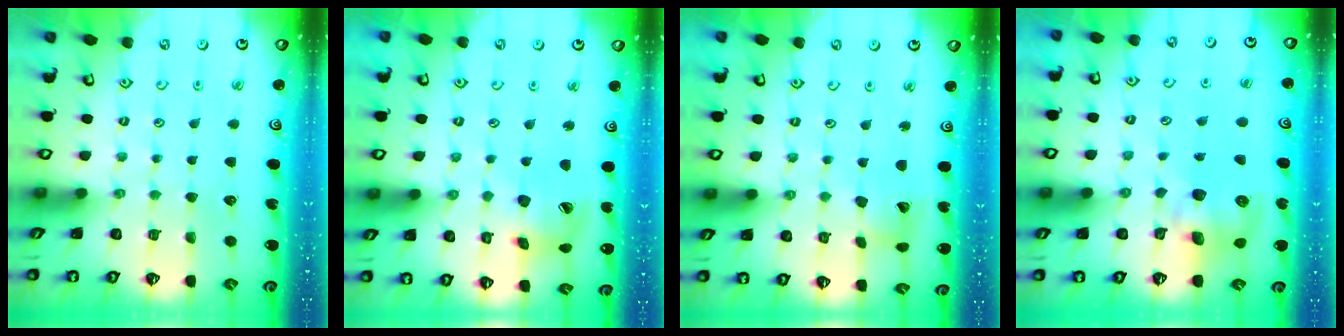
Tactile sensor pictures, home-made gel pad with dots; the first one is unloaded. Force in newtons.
{"total": 13.4, "press": 13.3, "slide": 1.8}
{"total": 8.1, "press": 8.1, "slide": 1.1}
{"total": 9.7, "press": 9.6, "slide": 1.3}